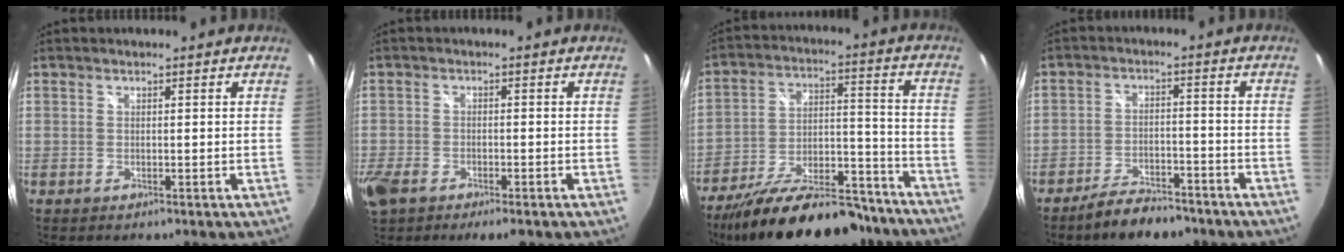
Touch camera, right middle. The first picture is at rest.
{"total": 9.1, "force": [-5.7, 4.3, 5.7], "torque": [-0.150, -0.032, -0.105]}
{"total": 24.9, "force": [-19.6, 8.4, 12.9], "torque": [-0.224, -0.002, -0.283]}
{"total": 7.7, "force": [-6.3, 2.5, 3.6], "torque": [-0.080, 0.007, -0.099]}